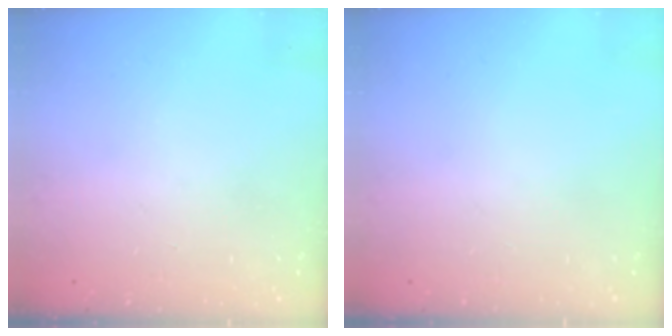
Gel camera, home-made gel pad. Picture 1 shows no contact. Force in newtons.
{"total": 0.0}